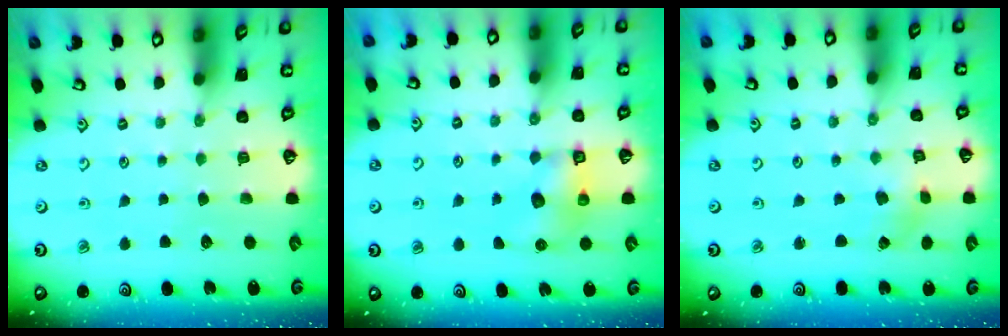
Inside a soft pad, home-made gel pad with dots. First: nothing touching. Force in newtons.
{"total": 7.0, "press": 7.0, "slide": 0.2}
{"total": 1.2, "press": 1.2, "slide": 0.2}